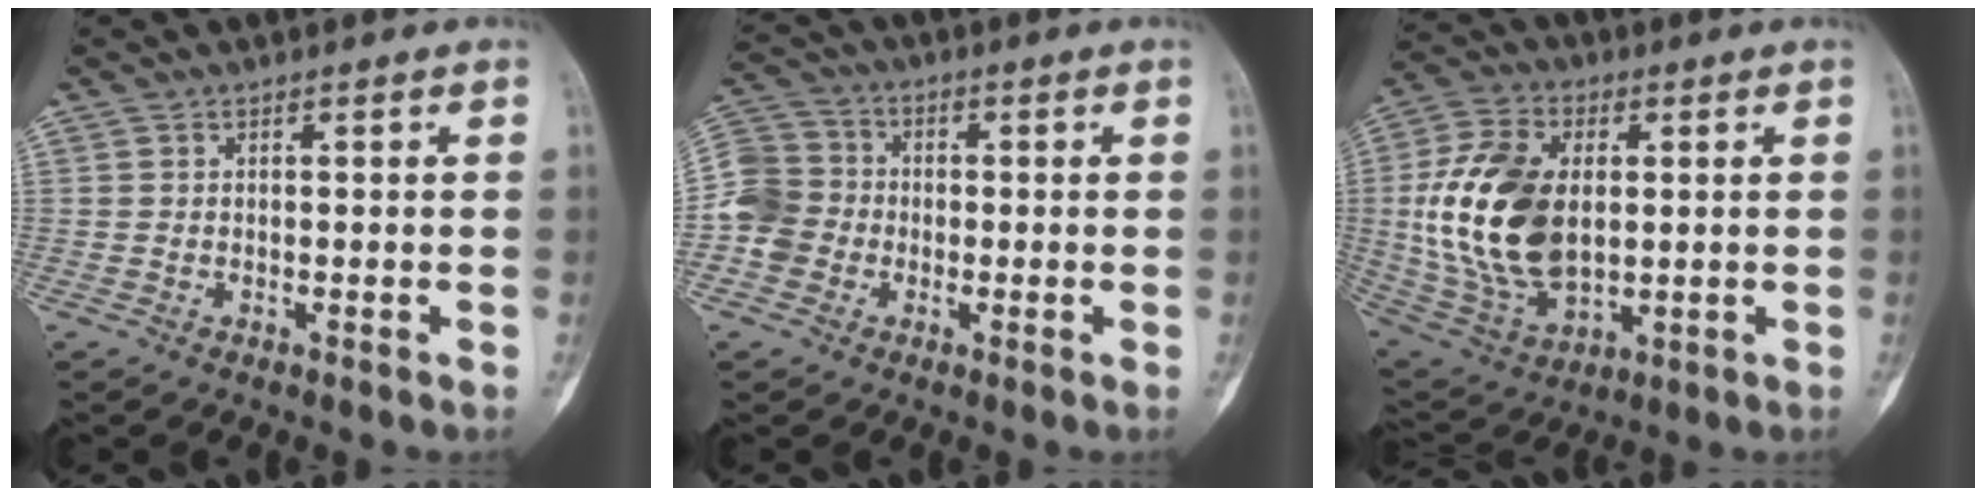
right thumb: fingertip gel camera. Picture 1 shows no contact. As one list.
[{"total": 8.4, "force": [-1.9, 7.7, 2.8], "torque": [-0.043, 0.025, -0.044]}, {"total": 20.1, "force": [1.4, 12.3, 15.8], "torque": [-0.311, -0.009, 0.038]}]